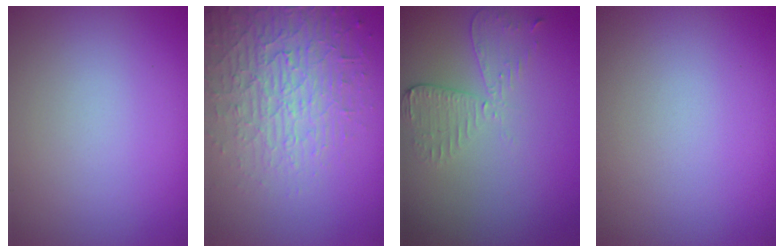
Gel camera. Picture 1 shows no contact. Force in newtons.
{"total": 5.5, "press": 4.5, "slide": 3.2}
{"total": 2.7, "press": 2.4, "slide": 1.2}
{"total": 0.0}